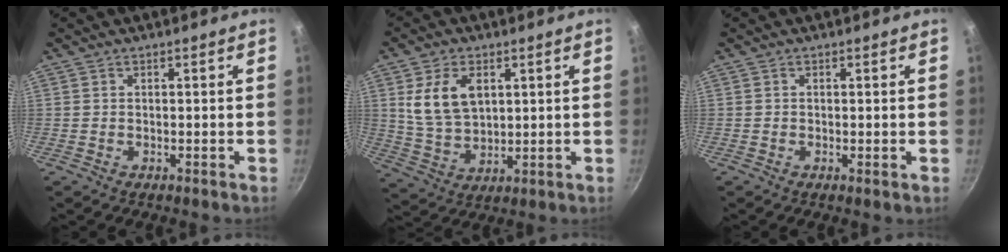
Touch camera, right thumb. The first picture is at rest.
{"total": 10.2, "force": [3.2, 6.4, 7.3], "torque": [-0.123, -0.012, 0.070]}
{"total": 0.7, "force": [-0.1, 0.1, 0.7], "torque": [-0.015, -0.004, -0.003]}